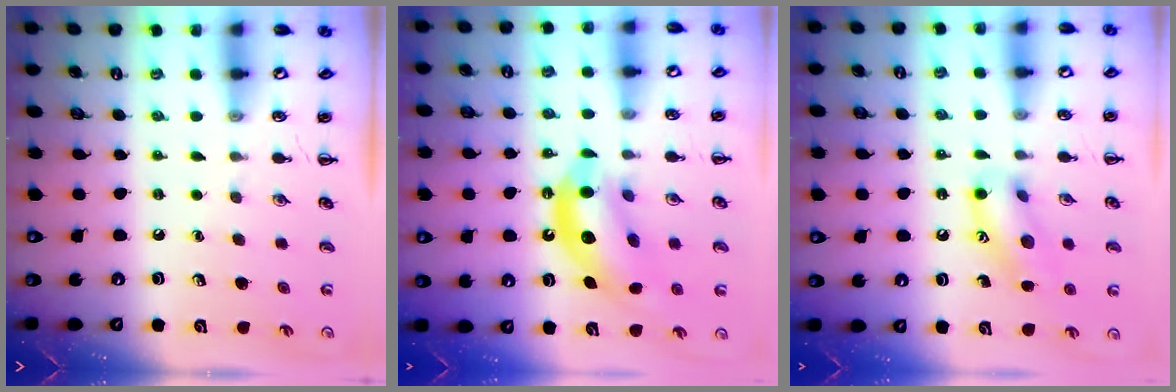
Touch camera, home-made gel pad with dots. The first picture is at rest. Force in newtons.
{"total": 13.4, "press": 12.9, "slide": 3.7}
{"total": 13.7, "press": 13.6, "slide": 1.7}